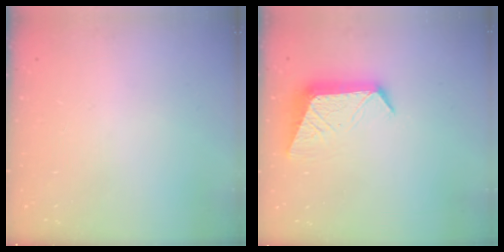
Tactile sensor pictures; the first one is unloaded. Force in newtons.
{"total": 10.4, "press": 10.3, "slide": 1.1}